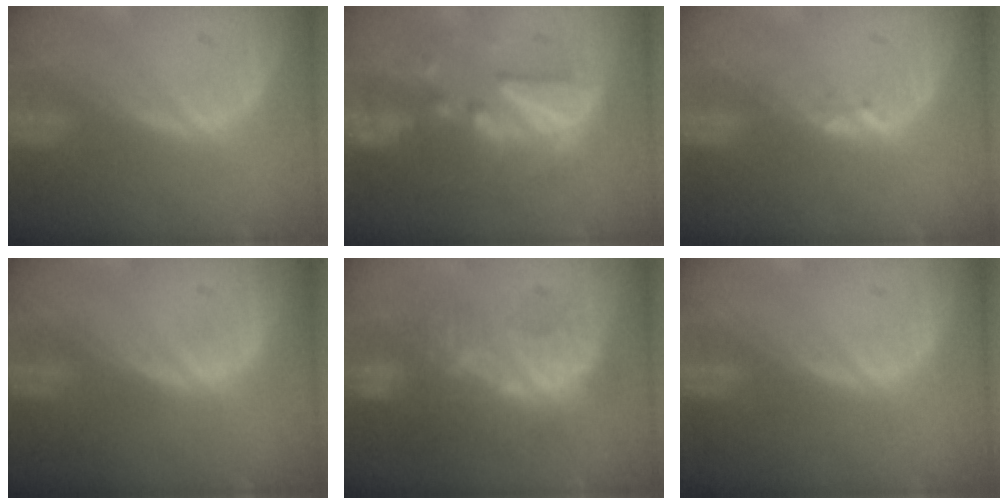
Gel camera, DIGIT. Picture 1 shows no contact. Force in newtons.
{"total": 8.0, "press": 7.9, "slide": 1.5}
{"total": 1.4, "press": 1.3, "slide": 0.7}
{"total": 0.0}
{"total": 9.3, "press": 8.5, "slide": 3.8}
{"total": 0.0}